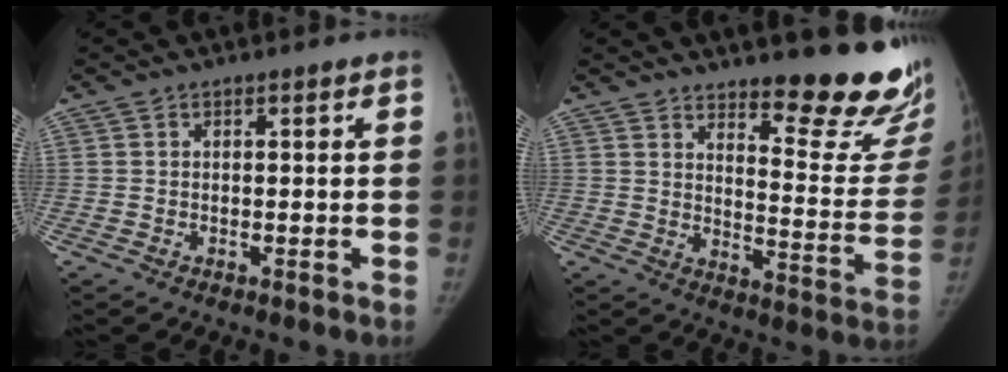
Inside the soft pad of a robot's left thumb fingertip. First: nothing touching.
{"total": 19.7, "force": [15.0, 4.9, 11.7], "torque": [-0.111, -0.137, 0.191]}